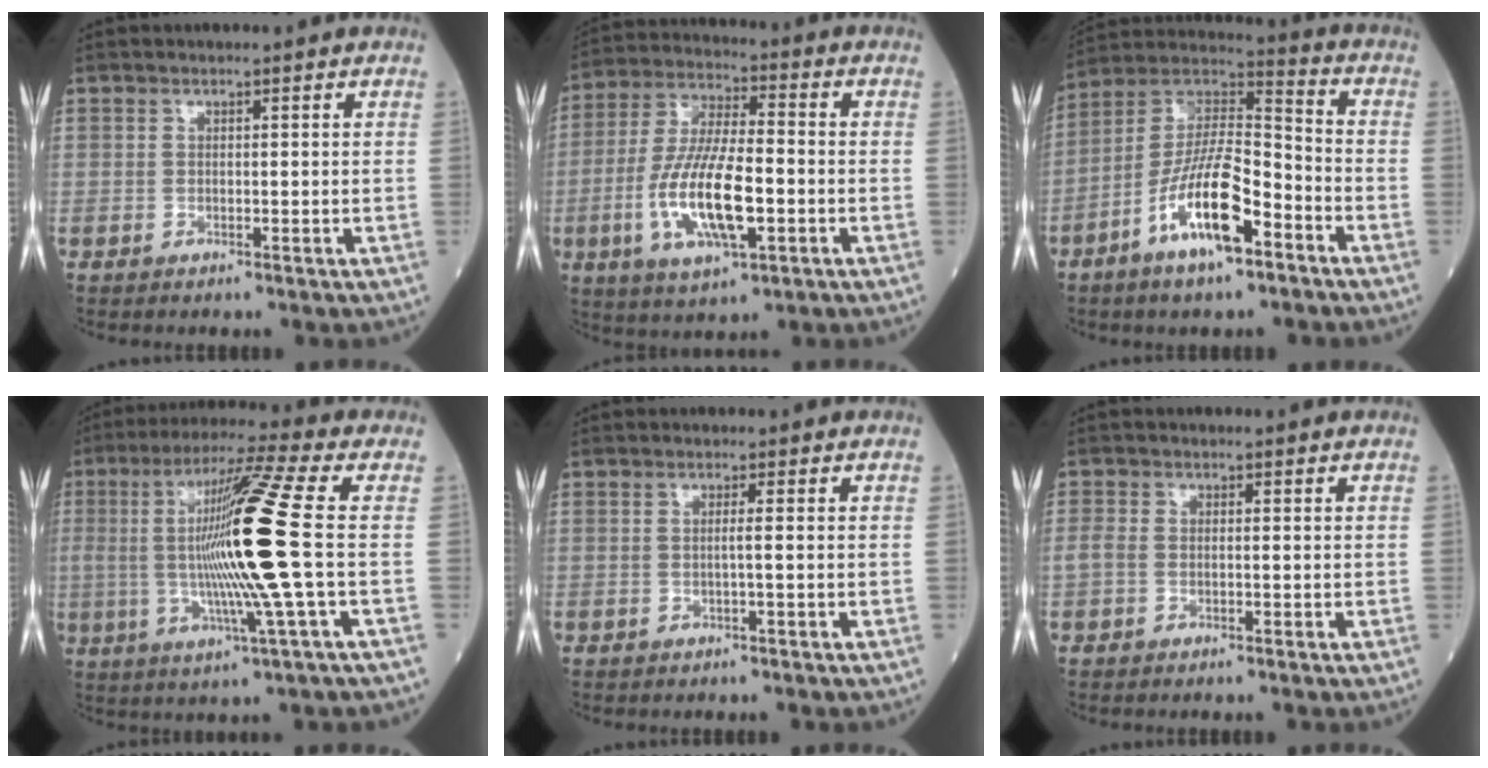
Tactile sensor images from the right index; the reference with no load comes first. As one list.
[{"total": 13.9, "force": [-3.6, 3.7, 12.9], "torque": [-0.267, -0.008, -0.062]}, {"total": 14.5, "force": [-6.9, 3.6, 12.2], "torque": [-0.239, 0.006, -0.125]}, {"total": 16.6, "force": [0.0, -1.8, 16.5], "torque": [-0.323, -0.002, -0.010]}, {"total": 1.0, "force": [-0.2, -0.4, 0.9], "torque": [-0.013, 0.001, -0.006]}, {"total": 1.7, "force": [-0.5, 1.0, 1.3], "torque": [-0.037, 0.002, -0.010]}]